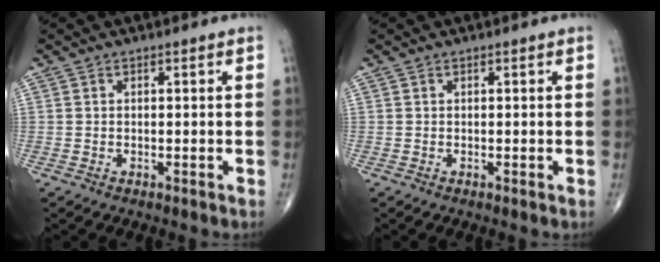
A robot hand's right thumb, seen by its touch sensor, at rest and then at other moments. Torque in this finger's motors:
{"motor_torque": [-0.05, -0.02, -0.14, -0.05, 0.00]}